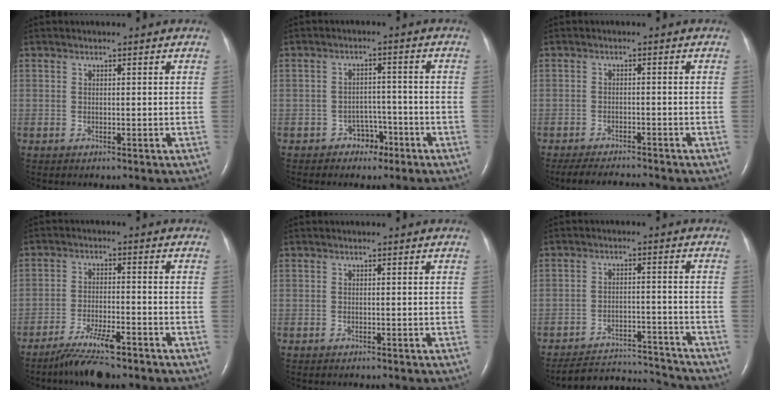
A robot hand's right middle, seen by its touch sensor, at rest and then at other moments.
{"total": 3.3, "force": [-2.2, 2.3, 0.7], "torque": [-0.004, 0.012, -0.031]}
{"total": 6.6, "force": [-6.3, 0.5, 1.9], "torque": [-0.031, -0.009, -0.098]}
{"total": 6.9, "force": [-5.5, 0.8, 4.2], "torque": [-0.085, -0.017, -0.098]}
{"total": 0.9, "force": [-0.9, 0.2, 0.3], "torque": [-0.006, -0.002, -0.009]}
{"total": 10.2, "force": [-10.2, -0.2, -0.4], "torque": [-0.001, 0.011, -0.158]}